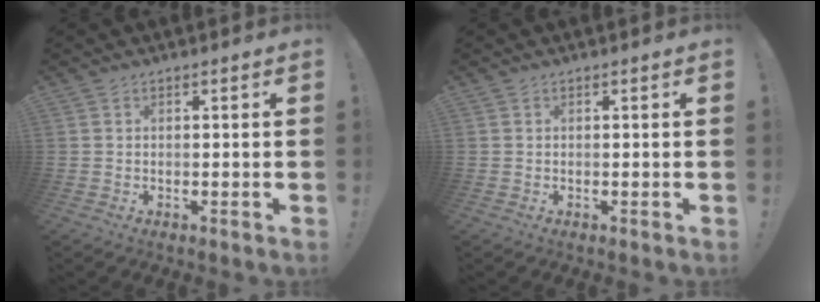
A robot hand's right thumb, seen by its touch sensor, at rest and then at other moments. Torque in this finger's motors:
{"motor_torque": [0.00, 0.00, 0.00, 0.01, 0.00]}